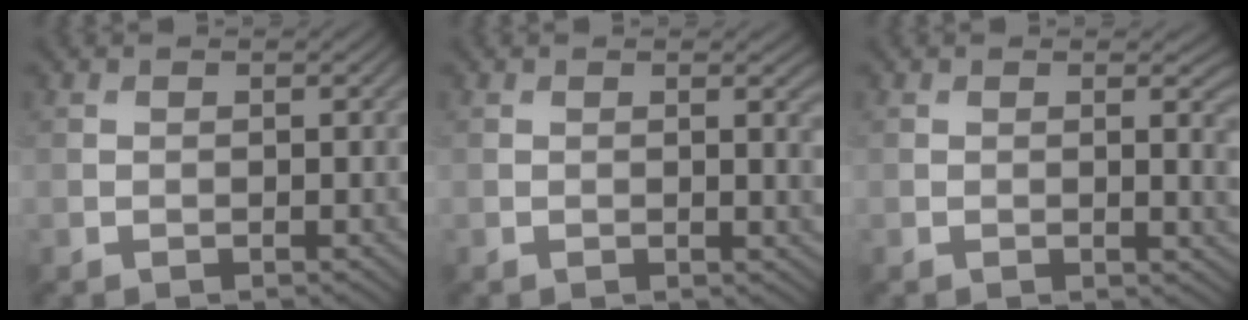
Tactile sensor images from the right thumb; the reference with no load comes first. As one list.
[{"total": 1.7, "force": [0.3, 0.3, 1.6], "torque": [-0.022, -0.002, 0.003]}, {"total": 2.8, "force": [0.3, 0.8, 2.7], "torque": [-0.037, -0.004, 0.004]}]